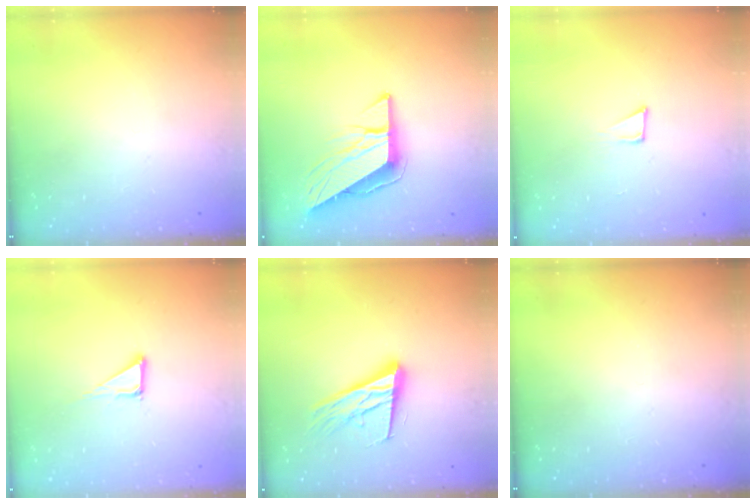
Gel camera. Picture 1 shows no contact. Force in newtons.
{"total": 9.9, "press": 9.9, "slide": 0.9}
{"total": 5.5, "press": 5.4, "slide": 0.8}
{"total": 4.7, "press": 4.7, "slide": 0.2}
{"total": 18.0, "press": 17.5, "slide": 3.9}
{"total": 0.0}